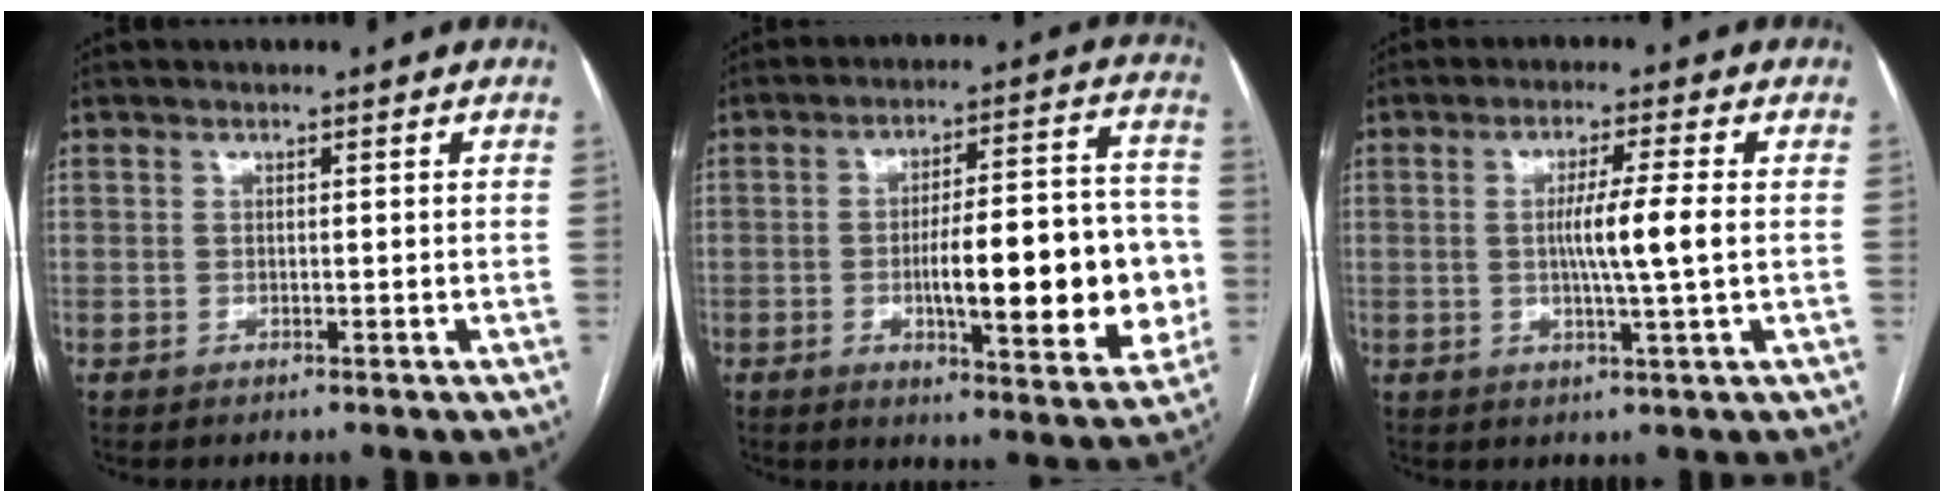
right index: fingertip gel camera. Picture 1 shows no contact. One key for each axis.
{"total": 18.6, "fx": -3.0, "fy": 4.5, "fz": 17.8, "tx": -0.231, "ty": 0.018, "tz": -0.034}
{"total": 5.1, "fx": 0.1, "fy": -0.1, "fz": 5.1, "tx": -0.085, "ty": -0.003, "tz": 0.001}